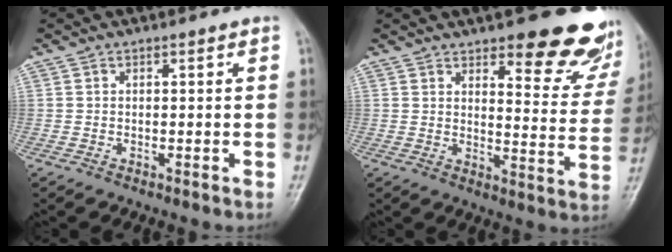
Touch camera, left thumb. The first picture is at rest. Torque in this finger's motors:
{"motor_torque": [0.45, 0.30, 0.17, -0.14, 0.06]}